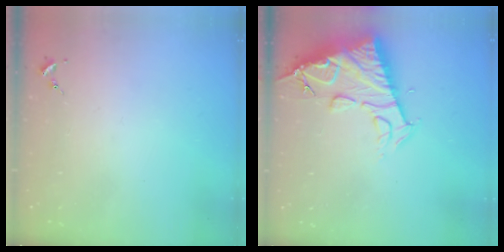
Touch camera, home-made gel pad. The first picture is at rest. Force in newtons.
{"total": 13.5, "press": 13.4, "slide": 1.3}